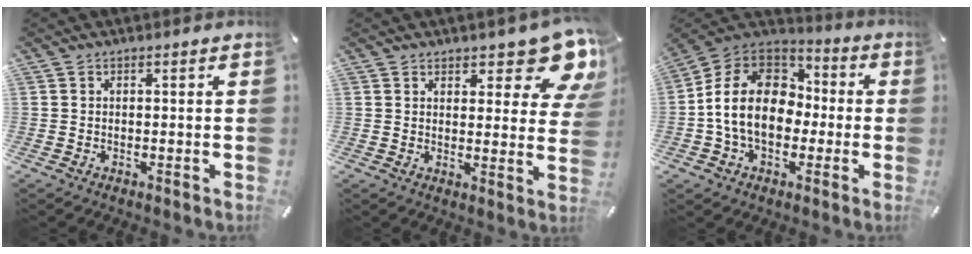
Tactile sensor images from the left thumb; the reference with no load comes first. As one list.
[{"total": 11.0, "force": [8.4, 4.3, 5.8], "torque": [-0.054, -0.069, 0.145]}, {"total": 16.2, "force": [-2.0, 12.7, 9.9], "torque": [-0.214, 0.026, -0.034]}]